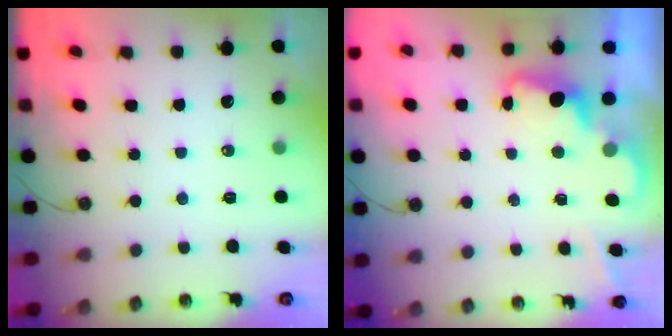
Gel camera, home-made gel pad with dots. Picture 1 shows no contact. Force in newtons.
{"total": 2.3, "press": 2.2, "slide": 0.5}